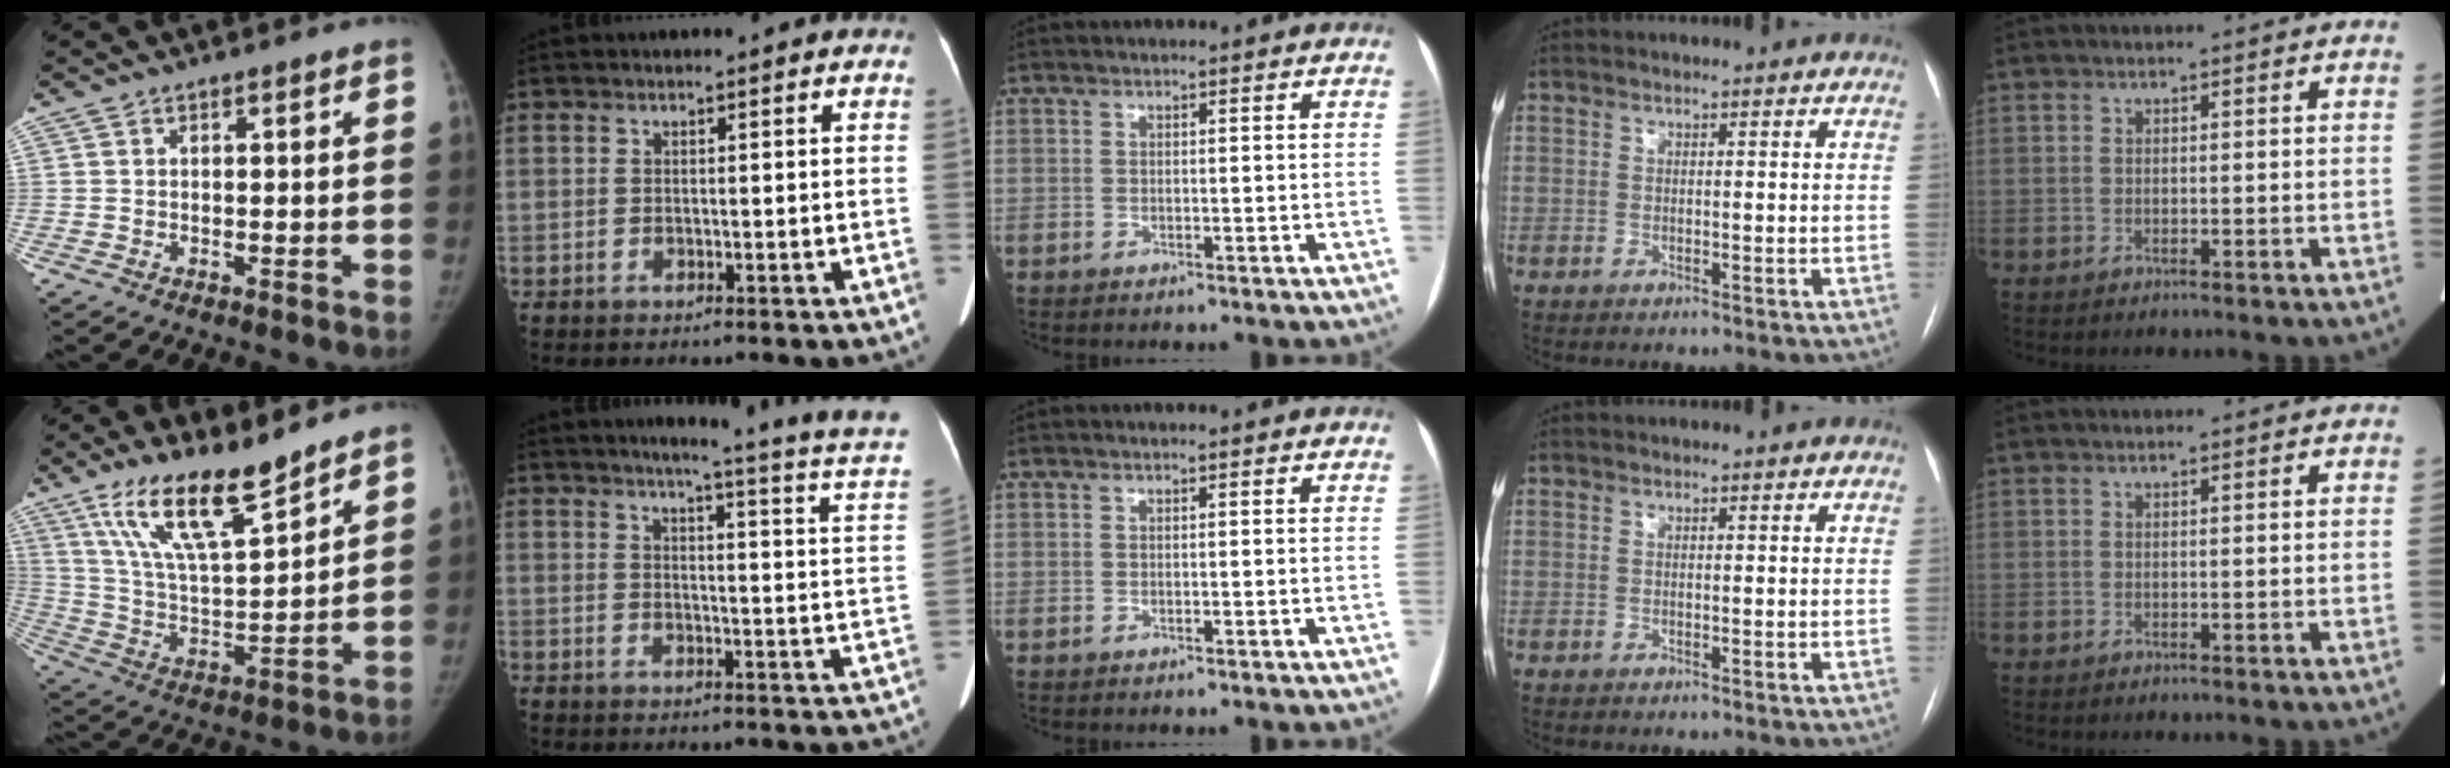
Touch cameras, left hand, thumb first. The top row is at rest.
{"thumb": {"total": 16.4, "force": [11.8, 4.2, 10.6], "torque": [-0.167, -0.066, 0.227]}, "index": {"total": 16.9, "force": [14.6, -1.8, 8.3], "torque": [-0.116, -0.075, 0.153]}}